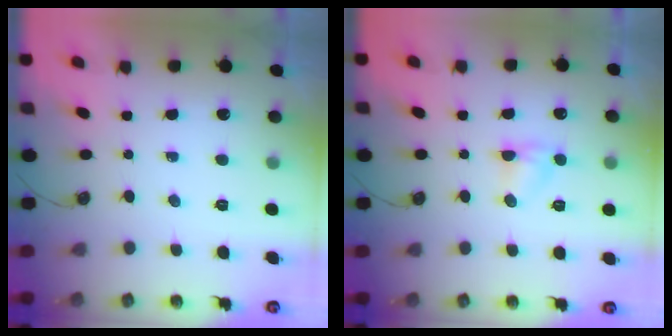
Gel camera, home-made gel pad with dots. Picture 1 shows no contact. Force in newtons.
{"total": 3.9, "press": 3.9, "slide": 0.4}